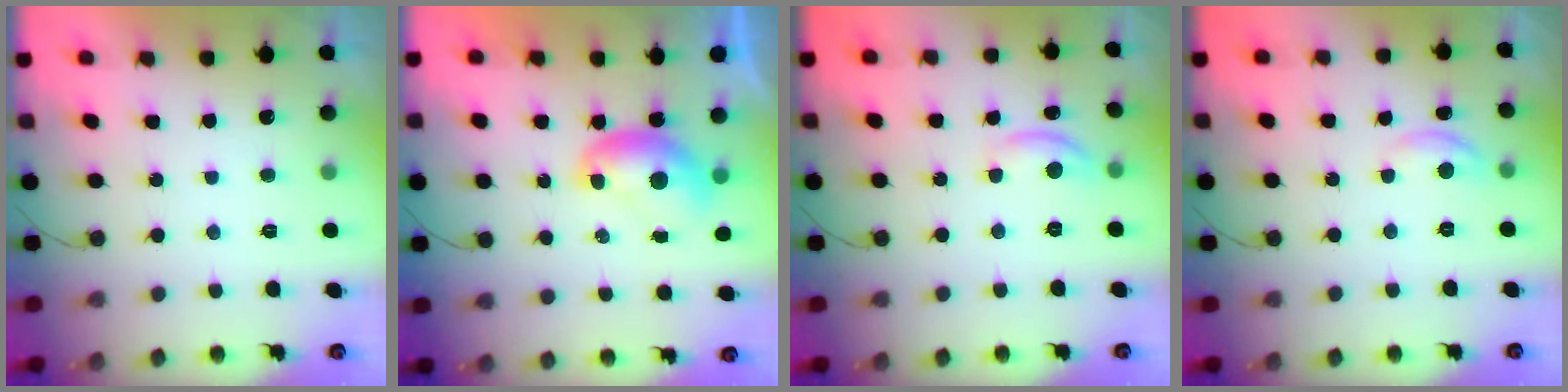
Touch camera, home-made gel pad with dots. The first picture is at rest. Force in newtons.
{"total": 7.0, "press": 7.0, "slide": 0.3}
{"total": 5.6, "press": 5.6, "slide": 0.5}
{"total": 5.2, "press": 5.2, "slide": 0.4}